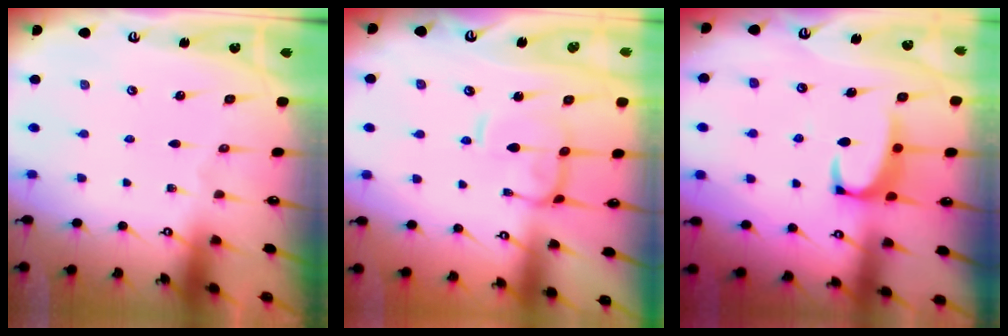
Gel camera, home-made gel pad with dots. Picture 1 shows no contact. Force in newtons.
{"total": 6.1, "press": 6.1, "slide": 0.9}
{"total": 3.1, "press": 3.0, "slide": 0.8}